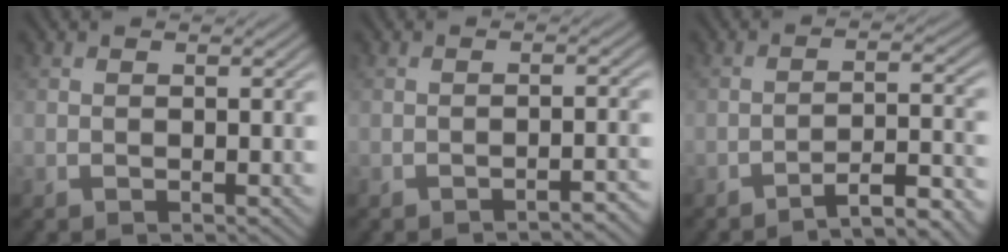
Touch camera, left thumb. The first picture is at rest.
{"total": 2.4, "force": [-2.0, 0.3, 1.4], "torque": [-0.013, 0.010, -0.036]}
{"total": 5.8, "force": [-4.5, 0.8, 3.6], "torque": [-0.042, 0.021, -0.076]}